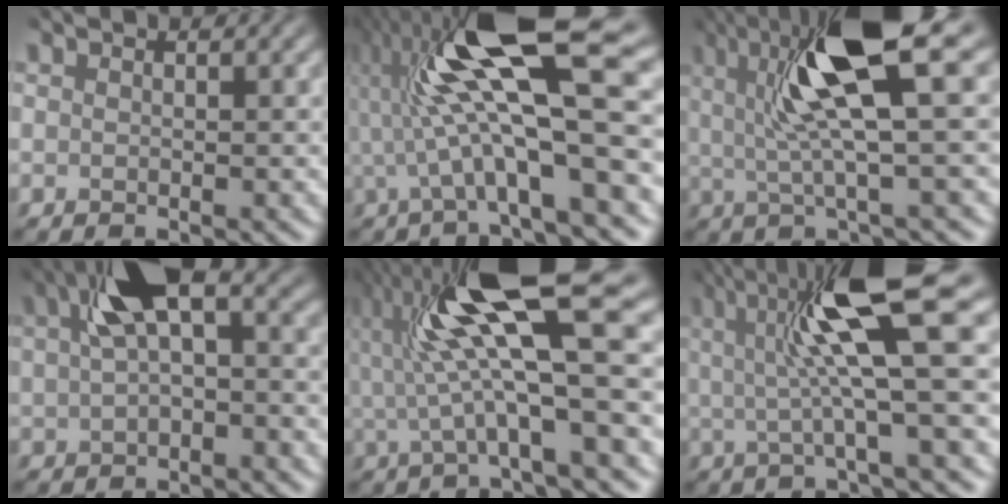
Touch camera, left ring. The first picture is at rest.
{"total": 12.0, "force": [0.9, 3.1, 11.5], "torque": [-0.213, 0.009, 0.020]}
{"total": 7.7, "force": [2.6, 1.3, 7.1], "torque": [-0.138, -0.007, 0.050]}
{"total": 6.0, "force": [1.4, 2.8, 5.1], "torque": [-0.106, 0.009, 0.025]}
{"total": 10.3, "force": [1.1, 2.3, 10.0], "torque": [-0.195, 0.005, 0.027]}
{"total": 7.8, "force": [1.8, 1.1, 7.5], "torque": [-0.131, -0.005, 0.035]}